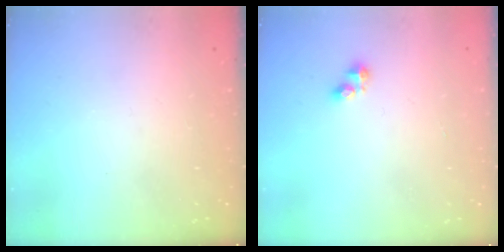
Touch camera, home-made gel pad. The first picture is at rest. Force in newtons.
{"total": 2.9, "press": 2.8, "slide": 0.4}